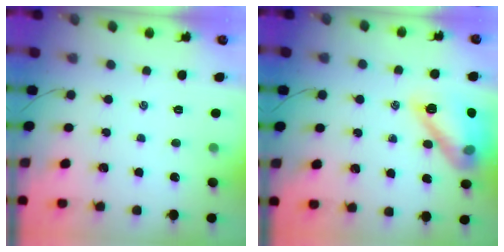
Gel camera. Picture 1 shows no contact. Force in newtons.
{"total": 16.1, "press": 16.1, "slide": 0.6}